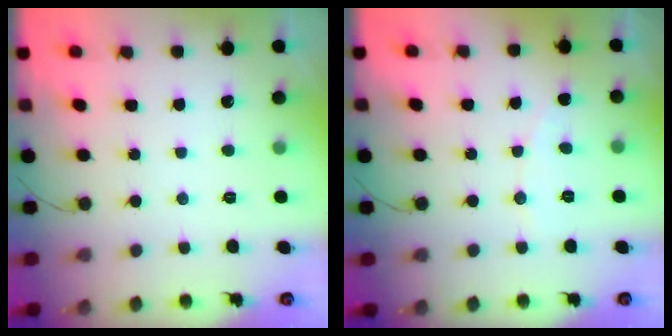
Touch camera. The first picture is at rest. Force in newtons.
{"total": 2.8, "press": 2.8, "slide": 0.3}